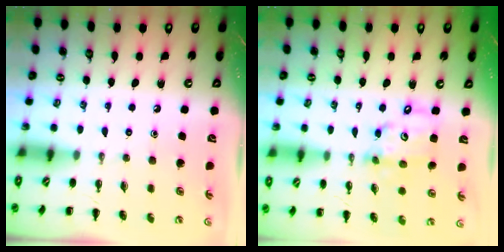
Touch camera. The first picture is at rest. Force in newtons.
{"total": 10.3, "press": 10.1, "slide": 2.2}